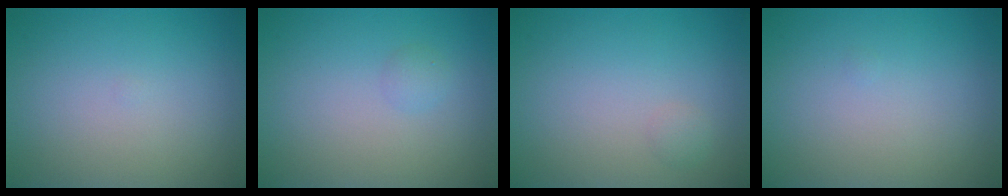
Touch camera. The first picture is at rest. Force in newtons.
{"total": 0.9, "press": 0.9, "slide": 0.0}
{"total": 0.7, "press": 0.7, "slide": 0.0}
{"total": 0.0}